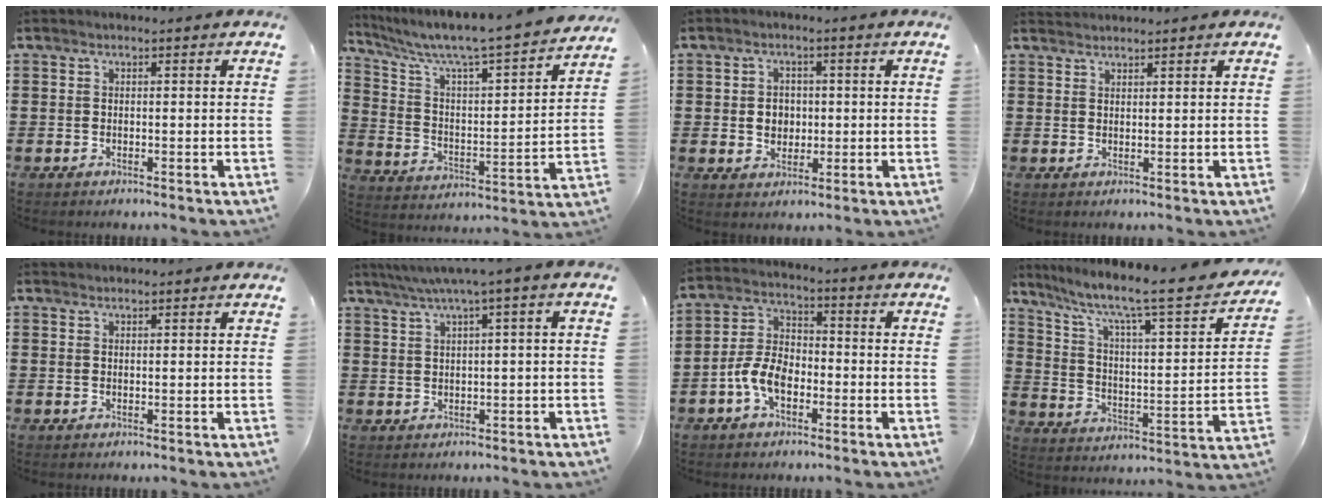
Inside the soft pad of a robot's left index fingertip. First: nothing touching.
{"total": 5.7, "force": [5.1, 0.1, 2.6], "torque": [-0.078, -0.054, 0.078]}
{"total": 3.2, "force": [0.0, 2.8, 1.6], "torque": [-0.033, 0.005, -0.005]}
{"total": 1.4, "force": [1.4, 0.1, -0.1], "torque": [-0.002, 0.002, 0.028]}
{"total": 0.9, "force": [0.9, 0.1, 0.0], "torque": [-0.003, 0.000, 0.018]}
{"total": 3.1, "force": [0.8, -0.4, 2.9], "torque": [-0.056, -0.005, 0.010]}
{"total": 6.3, "force": [-2.8, 3.6, 4.4], "torque": [-0.118, 0.002, -0.062]}
{"total": 6.8, "force": [4.8, 0.9, 4.8], "torque": [-0.114, -0.038, 0.068]}